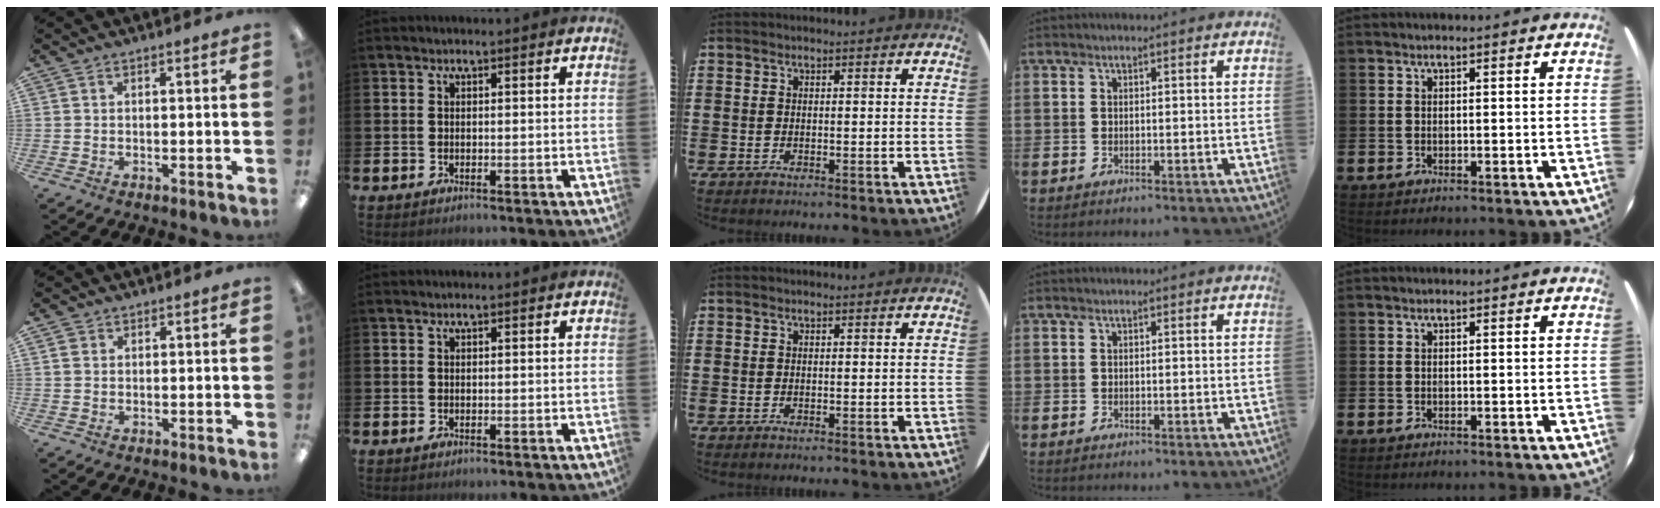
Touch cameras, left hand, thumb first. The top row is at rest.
{"thumb": {"total": 1.8, "force": [0.9, 1.5, 0.6], "torque": [-0.015, 0.003, 0.016]}}